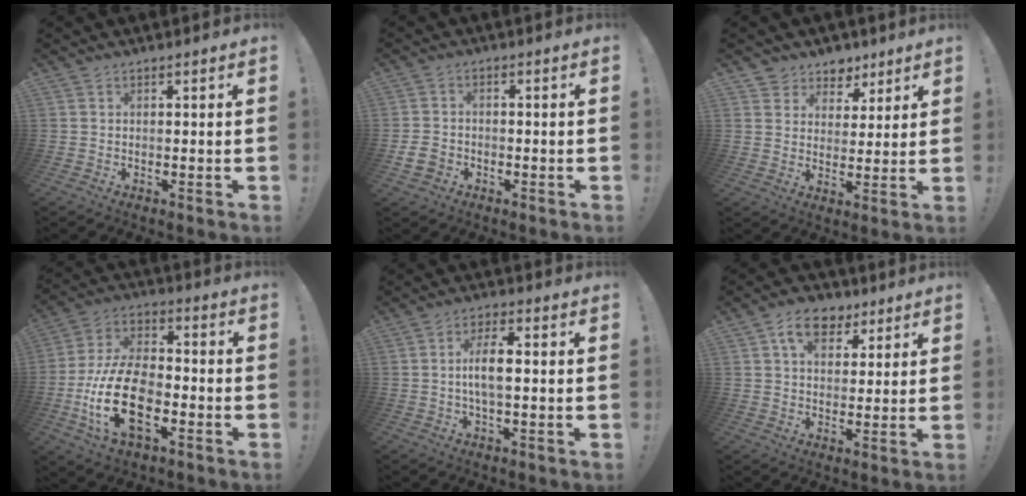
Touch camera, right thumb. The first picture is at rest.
{"total": 5.0, "force": [-2.1, 4.0, 2.2], "torque": [-0.045, 0.007, -0.039]}
{"total": 7.0, "force": [4.5, 5.4, 0.5], "torque": [-0.004, -0.037, 0.090]}
{"total": 20.6, "force": [-6.6, 12.1, 15.3], "torque": [-0.296, 0.031, -0.107]}
{"total": 7.6, "force": [-0.2, 2.5, 7.2], "torque": [-0.133, 0.003, -0.008]}
{"total": 10.2, "force": [5.1, 7.1, 5.2], "torque": [-0.076, -0.011, 0.095]}